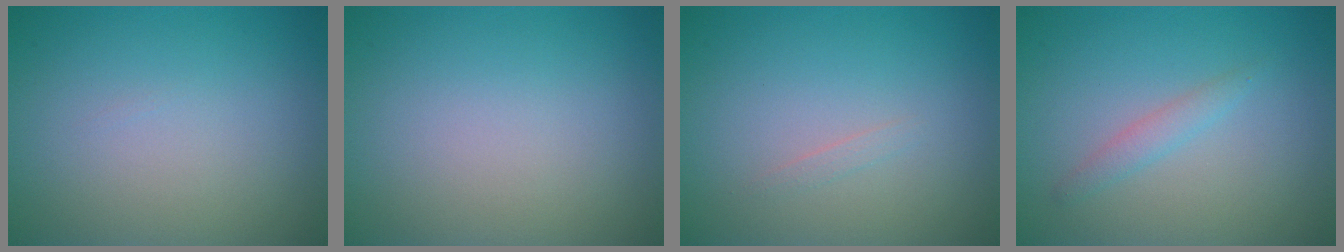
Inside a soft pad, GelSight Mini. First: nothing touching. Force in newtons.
{"total": 0.0}
{"total": 0.5, "press": 0.5, "slide": 0.1}
{"total": 1.3, "press": 1.3, "slide": 0.0}